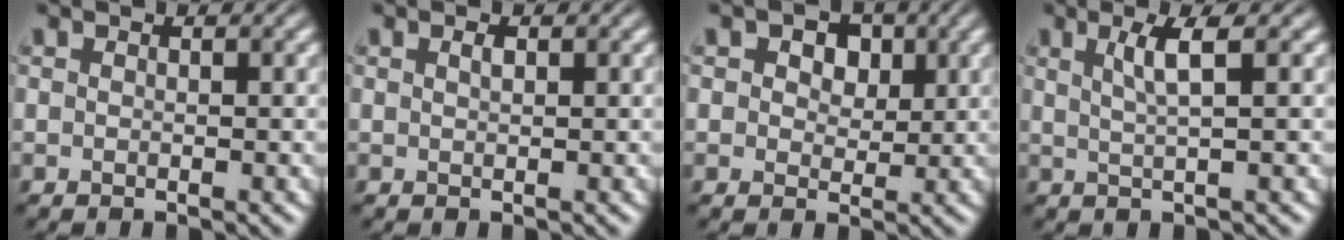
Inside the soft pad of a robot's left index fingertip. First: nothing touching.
{"total": 0.7, "force": [0.4, 0.2, 0.5], "torque": [-0.011, 0.001, 0.007]}
{"total": 4.0, "force": [1.7, 2.7, 2.5], "torque": [-0.032, 0.006, 0.004]}
{"total": 2.9, "force": [1.1, 0.6, 2.7], "torque": [-0.043, 0.001, 0.018]}